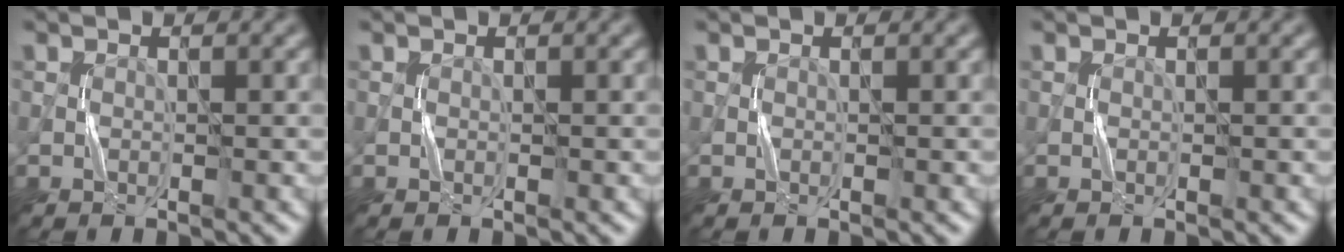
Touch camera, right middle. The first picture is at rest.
{"total": 0.0}
{"total": 0.0}
{"total": 0.0}